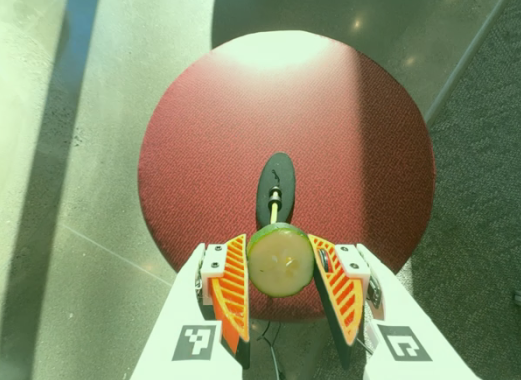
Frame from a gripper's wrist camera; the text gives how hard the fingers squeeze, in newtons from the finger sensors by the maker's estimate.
{"total": 8.9, "left": 8.6, "right": 9.2}